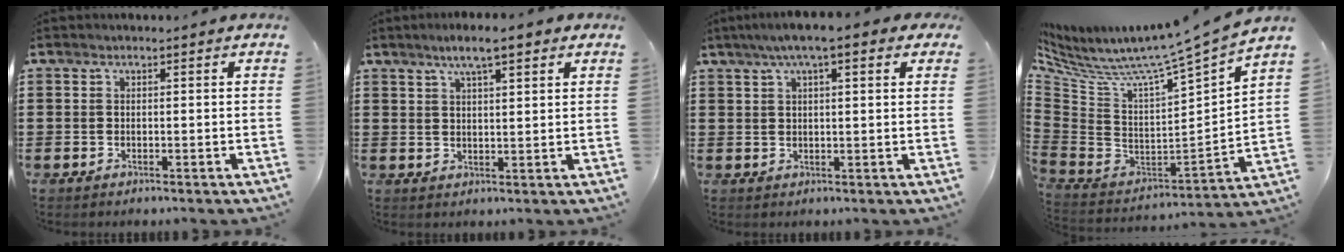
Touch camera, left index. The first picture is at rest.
{"total": 5.4, "force": [3.6, 1.0, 3.8], "torque": [-0.074, 0.002, 0.062]}
{"total": 5.8, "force": [3.3, 0.8, 4.6], "torque": [-0.096, 0.012, 0.056]}
{"total": 6.0, "force": [5.0, -0.6, 3.2], "torque": [-0.083, -0.064, 0.070]}